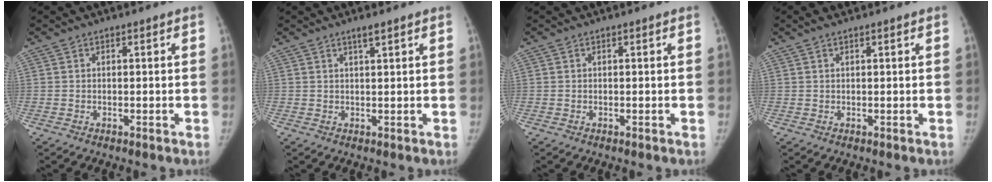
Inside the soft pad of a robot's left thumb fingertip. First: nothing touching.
{"total": 1.6, "force": [1.2, 0.1, 1.0], "torque": [-0.015, -0.007, 0.022]}
{"total": 0.0}
{"total": 1.3, "force": [1.0, 0.4, 0.8], "torque": [-0.011, 0.008, 0.016]}